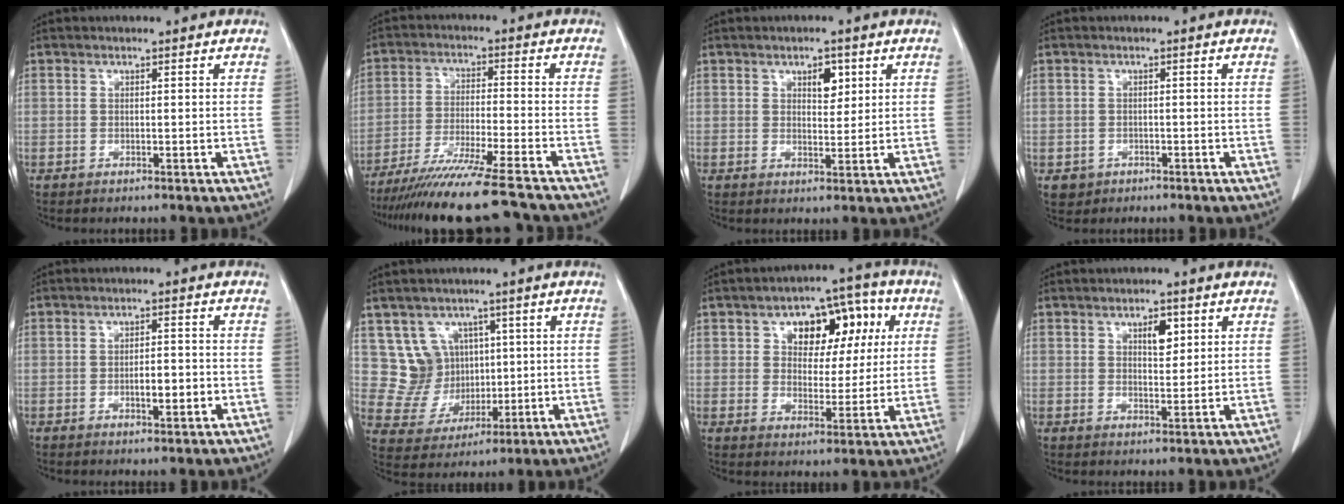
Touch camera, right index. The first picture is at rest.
{"total": 17.3, "force": [-15.1, -0.5, 8.5], "torque": [-0.139, -0.045, -0.243]}
{"total": 3.4, "force": [1.6, 1.8, 2.4], "torque": [-0.033, -0.001, 0.026]}
{"total": 2.3, "force": [-0.9, 2.1, 0.2], "torque": [-0.001, 0.007, -0.011]}
{"total": 3.5, "force": [-1.0, 1.1, 3.2], "torque": [-0.052, 0.002, -0.012]}
{"total": 7.7, "force": [2.8, 7.0, 1.2], "torque": [-0.025, 0.028, 0.068]}
{"total": 11.5, "force": [3.8, 6.9, 8.4], "torque": [-0.102, 0.040, 0.058]}
{"total": 3.6, "force": [1.7, 1.6, 2.8], "torque": [-0.043, -0.001, 0.028]}